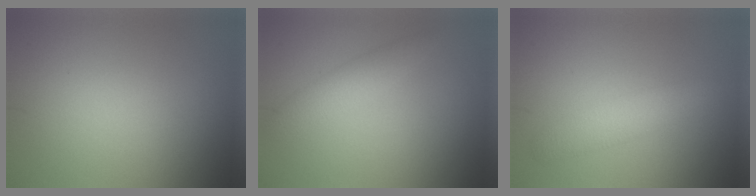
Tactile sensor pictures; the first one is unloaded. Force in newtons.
{"total": 2.2, "press": 2.2, "slide": 0.1}
{"total": 2.8, "press": 2.8, "slide": 0.0}